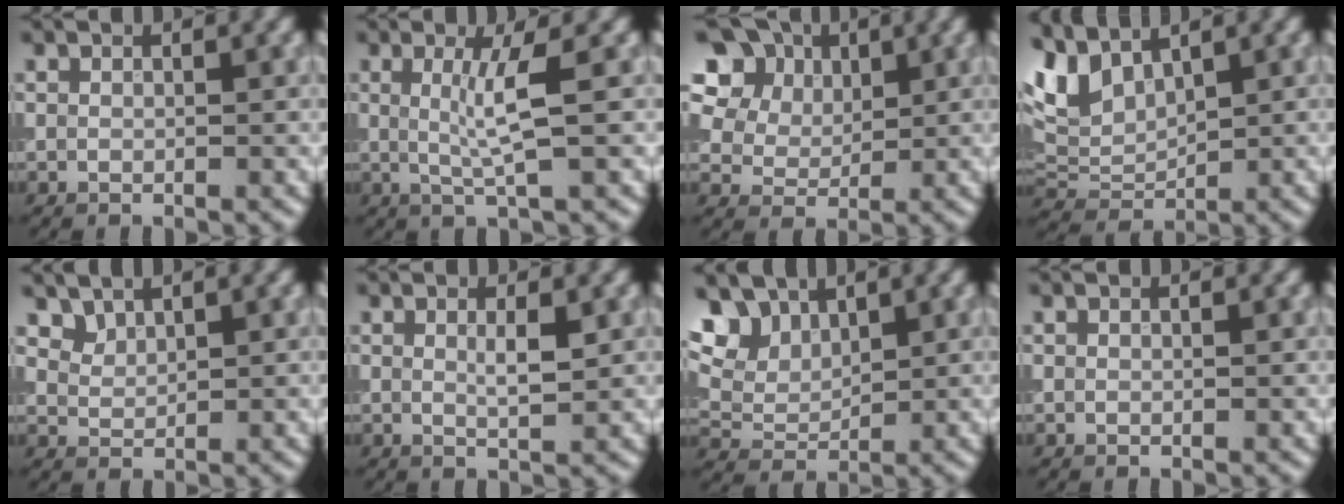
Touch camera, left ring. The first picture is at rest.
{"total": 3.3, "force": [0.5, 0.4, 3.3], "torque": [-0.060, -0.003, 0.007]}
{"total": 13.3, "force": [6.2, 9.9, 6.3], "torque": [-0.154, 0.037, 0.114]}
{"total": 4.6, "force": [2.7, 2.4, 2.9], "torque": [-0.067, 0.006, 0.053]}
{"total": 1.9, "force": [1.6, 0.9, 0.4], "torque": [-0.017, -0.009, 0.048]}
{"total": 1.8, "force": [0.5, 0.3, 1.7], "torque": [-0.028, -0.001, 0.006]}
{"total": 8.5, "force": [4.9, 5.6, 4.1], "torque": [-0.102, 0.017, 0.077]}
{"total": 0.0}